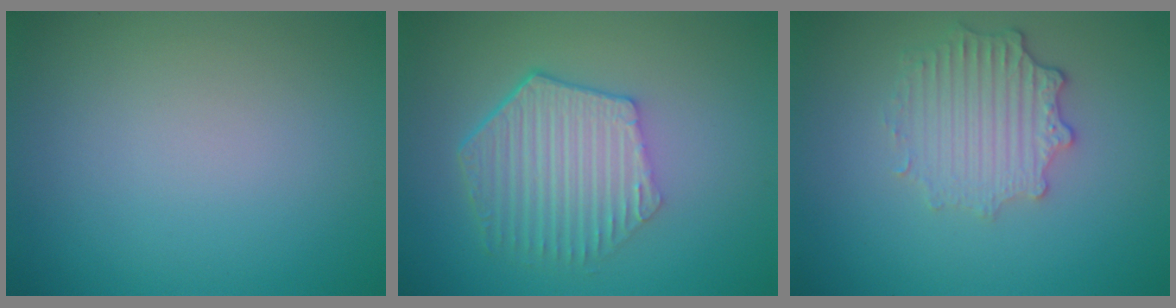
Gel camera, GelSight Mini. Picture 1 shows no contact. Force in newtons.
{"total": 5.6, "press": 4.2, "slide": 3.7}
{"total": 3.7, "press": 3.0, "slide": 2.2}